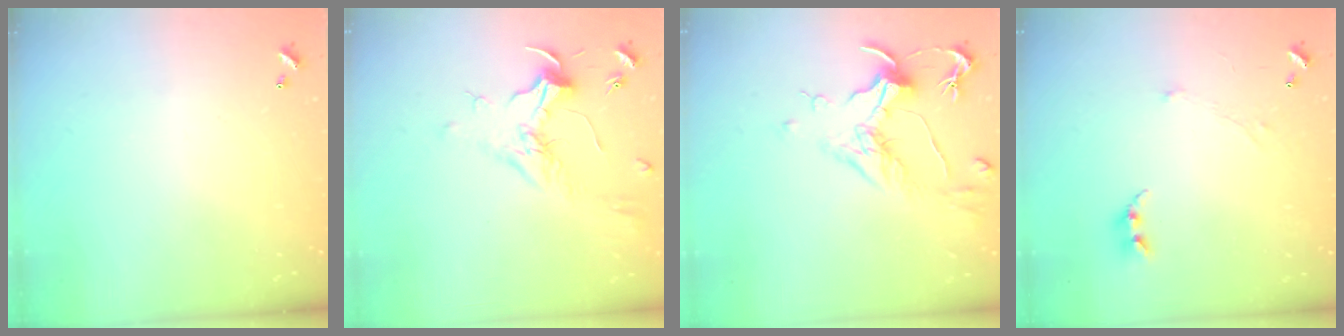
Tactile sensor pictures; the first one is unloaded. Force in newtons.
{"total": 1.9, "press": 1.7, "slide": 0.7}
{"total": 1.7, "press": 1.5, "slide": 0.9}
{"total": 0.7, "press": 0.0, "slide": 0.7}